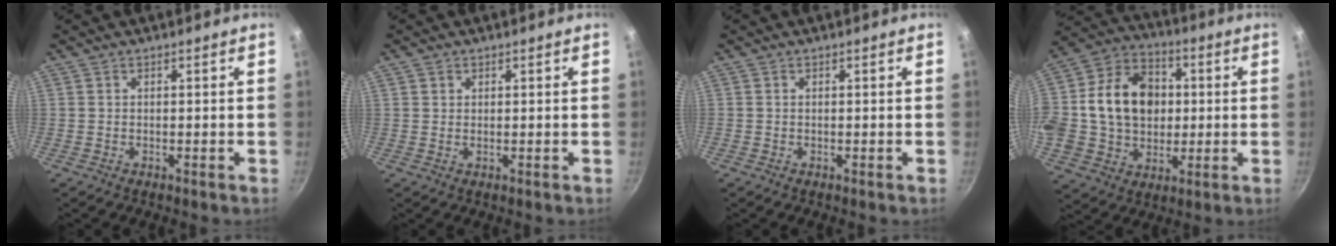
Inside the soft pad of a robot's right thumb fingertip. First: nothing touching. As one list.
[{"total": 1.1, "force": [0.5, 0.9, 0.3], "torque": [-0.004, -0.001, 0.006]}, {"total": 0.0}, {"total": 20.8, "force": [1.2, 16.3, 12.9], "torque": [-0.215, 0.030, 0.015]}]